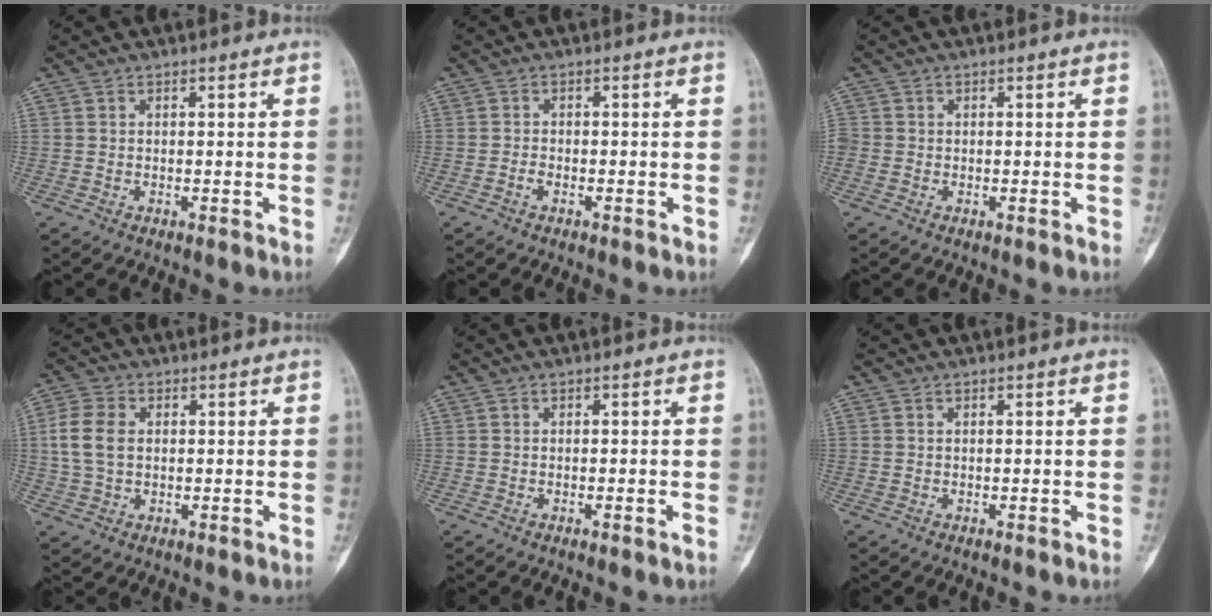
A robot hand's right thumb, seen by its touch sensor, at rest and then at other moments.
{"total": 1.2, "force": [-0.7, 0.7, 0.8], "torque": [-0.013, 0.004, -0.014]}
{"total": 1.7, "force": [0.1, 1.6, 0.7], "torque": [-0.016, 0.005, 0.001]}
{"total": 7.2, "force": [0.9, 4.9, 5.2], "torque": [-0.117, 0.009, 0.017]}
{"total": 0.8, "force": [-0.3, 0.0, 0.7], "torque": [-0.013, 0.003, -0.001]}
{"total": 0.0}